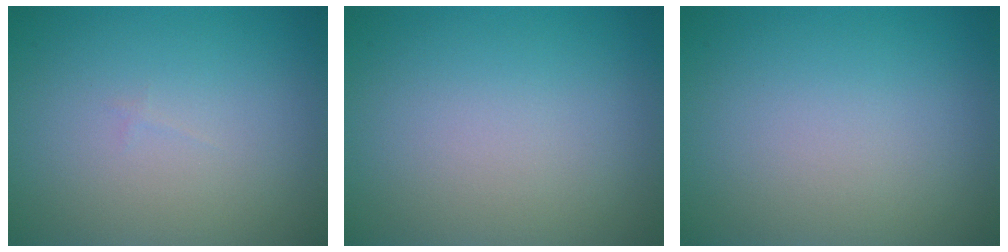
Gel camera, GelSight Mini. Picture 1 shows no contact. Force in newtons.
{"total": 0.0}
{"total": 0.0}